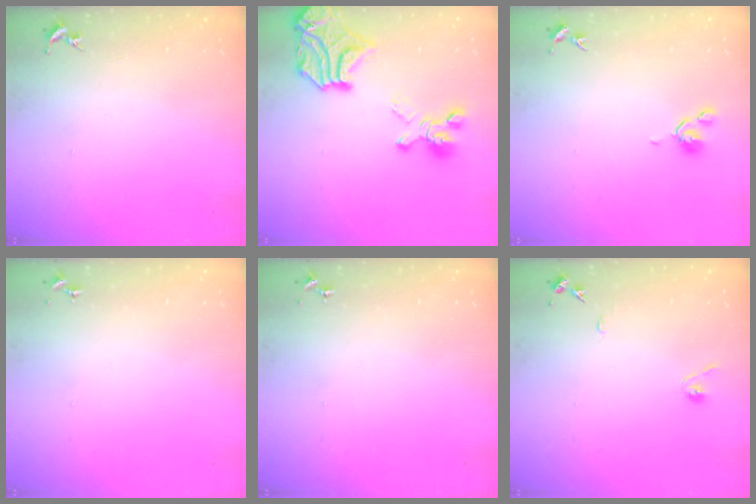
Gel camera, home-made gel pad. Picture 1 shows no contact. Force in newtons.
{"total": 25.0, "press": 24.9, "slide": 2.6}
{"total": 6.4, "press": 6.2, "slide": 1.3}
{"total": 0.0}
{"total": 0.0}
{"total": 7.9, "press": 7.9, "slide": 0.8}